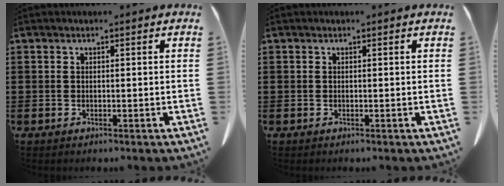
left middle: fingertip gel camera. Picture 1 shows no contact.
{"total": 0.0}